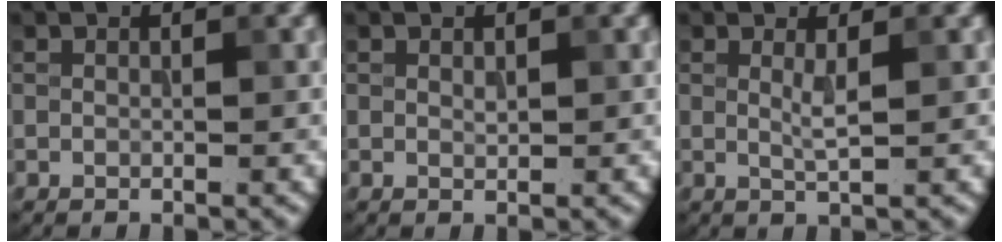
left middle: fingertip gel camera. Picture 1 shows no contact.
{"total": 0.6, "force": [0.2, 0.3, 0.4], "torque": [-0.008, 0.000, 0.004]}
{"total": 1.5, "force": [0.4, 0.2, 1.4], "torque": [-0.029, -0.004, 0.005]}